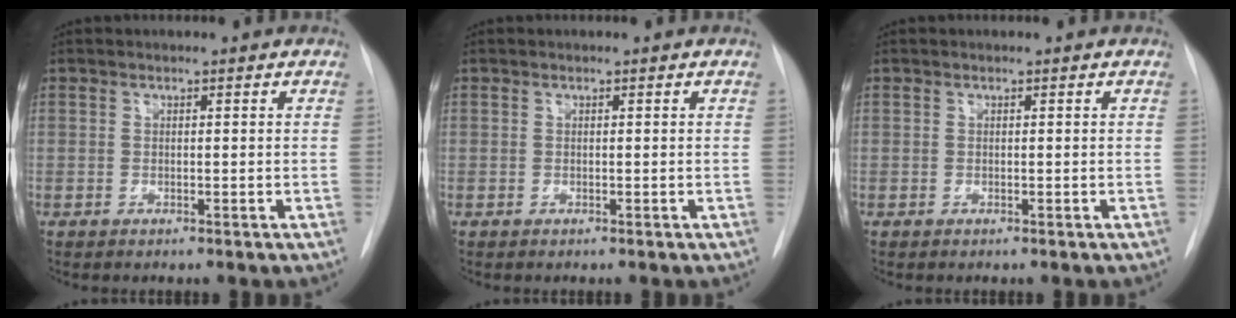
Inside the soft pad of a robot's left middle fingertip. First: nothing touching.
{"total": 0.0}
{"total": 0.0}